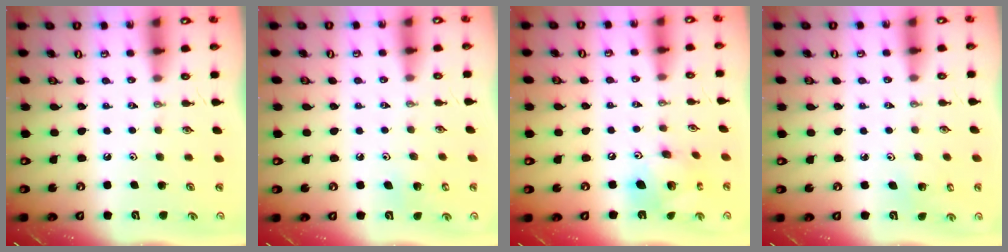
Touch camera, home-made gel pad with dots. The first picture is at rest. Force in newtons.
{"total": 5.2, "press": 5.2, "slide": 0.3}
{"total": 14.9, "press": 14.8, "slide": 1.3}
{"total": 2.2, "press": 2.2, "slide": 0.2}